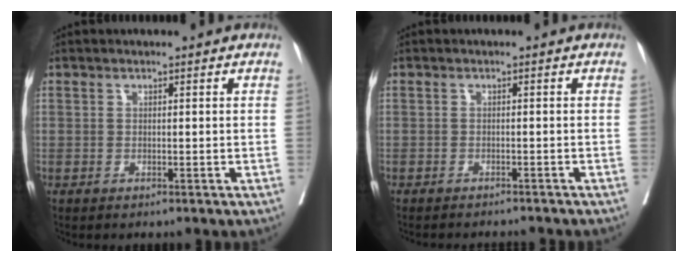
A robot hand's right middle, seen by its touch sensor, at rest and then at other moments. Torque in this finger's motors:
{"motor_torque": [0.09, -0.33, 0.06, 0.02]}